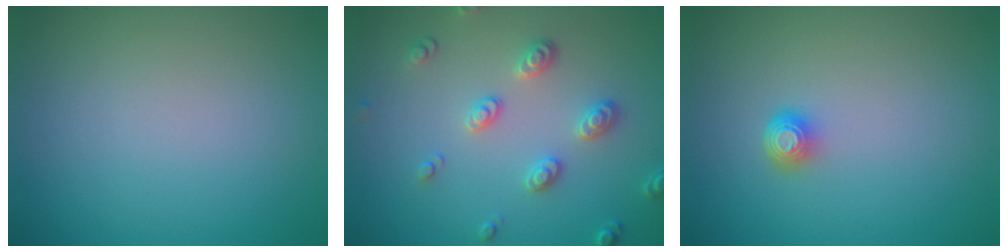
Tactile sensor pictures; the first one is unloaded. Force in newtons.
{"total": 2.9, "press": 2.7, "slide": 1.1}
{"total": 1.6, "press": 1.2, "slide": 1.2}